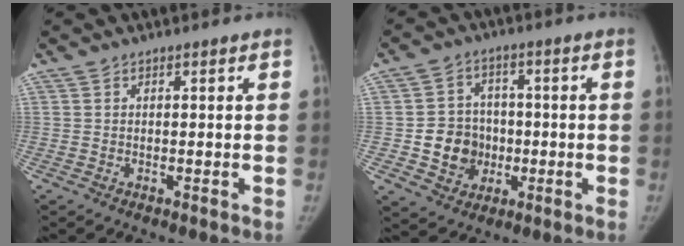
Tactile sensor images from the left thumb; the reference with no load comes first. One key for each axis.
{"total": 9.5, "fx": -1.4, "fy": 8.6, "fz": 3.8, "tx": -0.023, "ty": 0.010, "tz": -0.019}